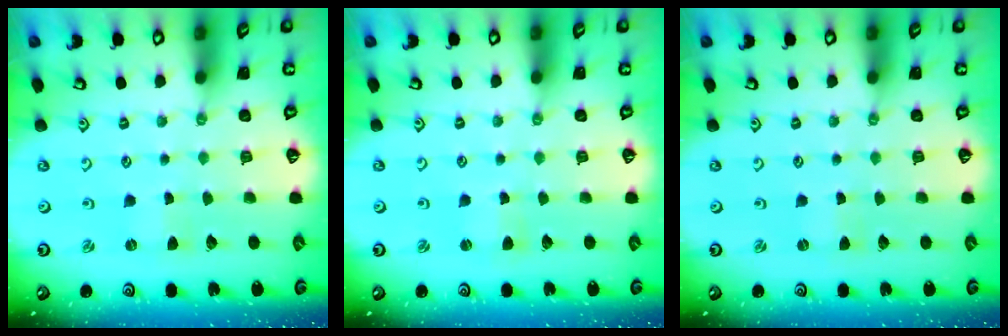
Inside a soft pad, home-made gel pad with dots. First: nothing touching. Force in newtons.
{"total": 2.6, "press": 2.5, "slide": 0.4}
{"total": 0.0}